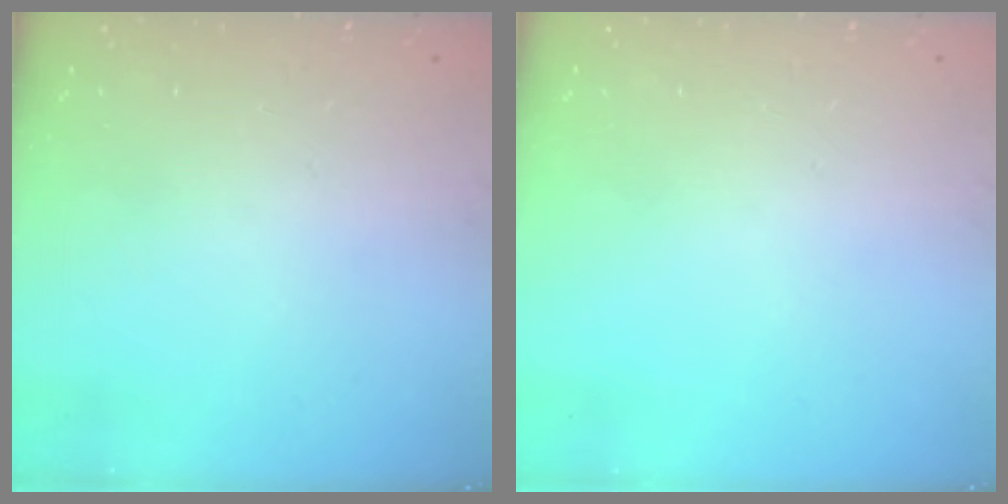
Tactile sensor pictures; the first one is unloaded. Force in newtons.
{"total": 0.0}